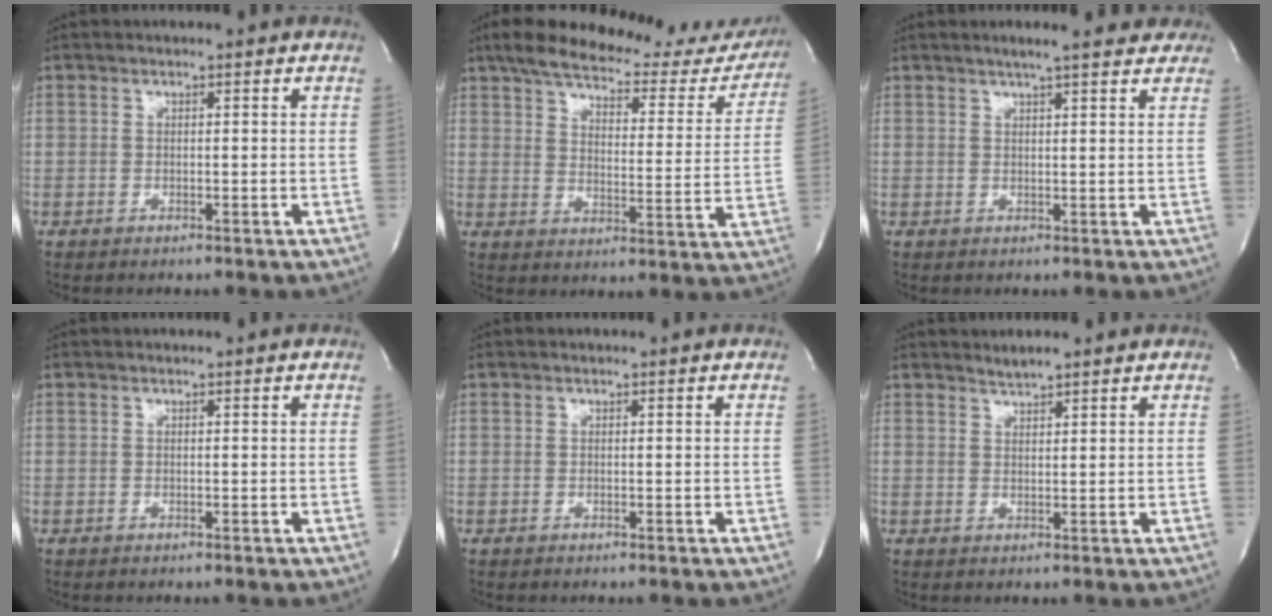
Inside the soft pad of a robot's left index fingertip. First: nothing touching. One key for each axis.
{"total": 25.8, "fx": 22.4, "fy": 7.2, "fz": 10.6, "tx": -0.164, "ty": -0.019, "tz": 0.276}
{"total": 8.4, "fx": 7.0, "fy": 1.5, "fz": 4.3, "tx": -0.053, "ty": 0.012, "tz": 0.077}
{"total": 0.0}
{"total": 0.0}
{"total": 2.1, "fx": 1.9, "fy": 0.1, "fz": 0.8, "tx": -0.018, "ty": 0.004, "tz": 0.035}